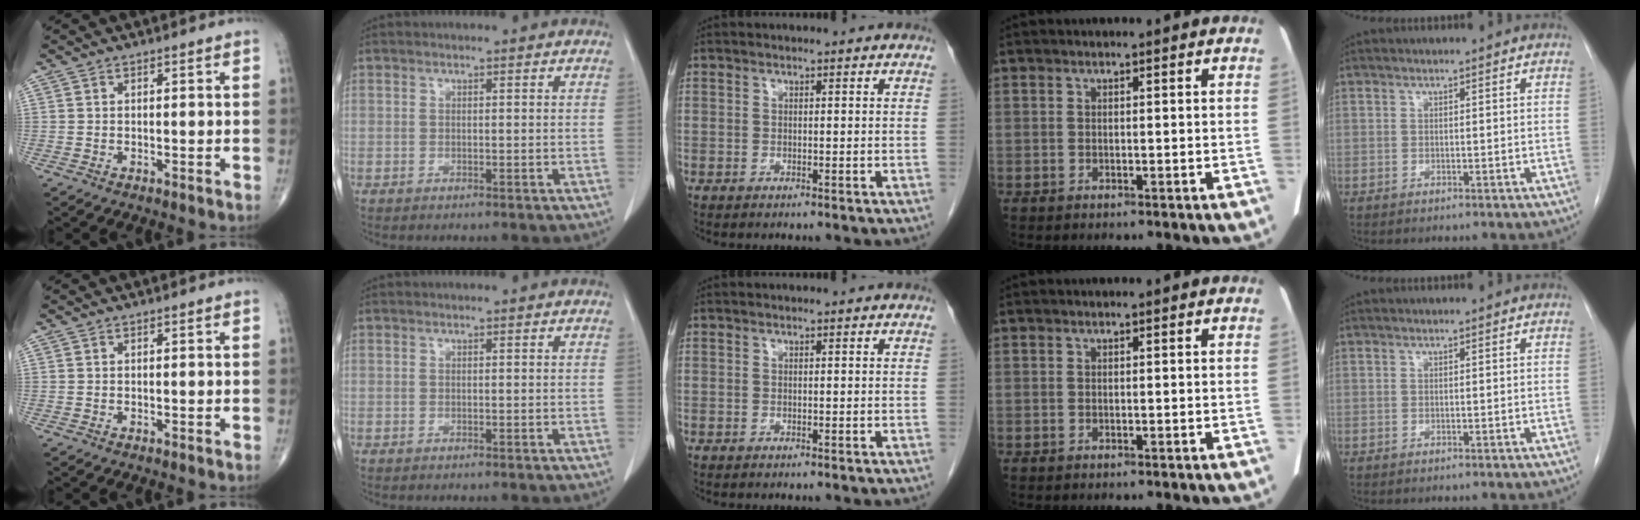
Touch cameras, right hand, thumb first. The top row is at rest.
{}